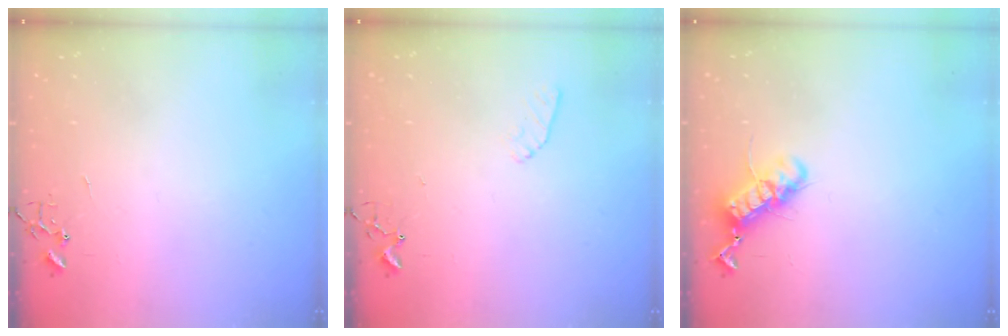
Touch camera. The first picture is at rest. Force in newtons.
{"total": 6.6, "press": 6.5, "slide": 0.7}
{"total": 12.5, "press": 12.5, "slide": 0.9}